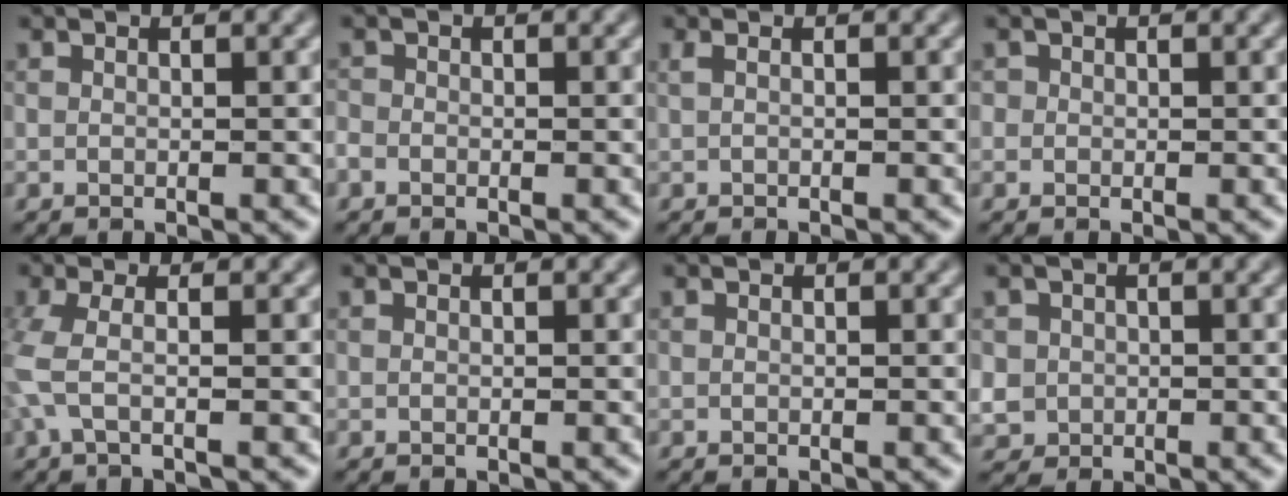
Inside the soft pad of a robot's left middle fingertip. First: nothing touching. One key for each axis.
{"total": 0.7, "fx": -0.5, "fy": 0.5, "fz": 0.2, "tx": -0.002, "ty": 0.000, "tz": -0.012}
{"total": 1.1, "fx": 0.0, "fy": 0.4, "fz": 1.1, "tx": -0.015, "ty": -0.002, "tz": -0.003}
{"total": 0.5, "fx": 0.0, "fy": 0.5, "fz": 0.0, "tx": 0.006, "ty": -0.003, "tz": -0.002}
{"total": 2.6, "fx": -0.5, "fy": 0.5, "fz": 2.5, "tx": -0.062, "ty": -0.007, "tz": -0.017}
{"total": 0.0}
{"total": 0.0}
{"total": 2.0, "fx": 0.0, "fy": 2.0, "fz": 0.3, "tx": 0.000, "ty": -0.002, "tz": 0.004}